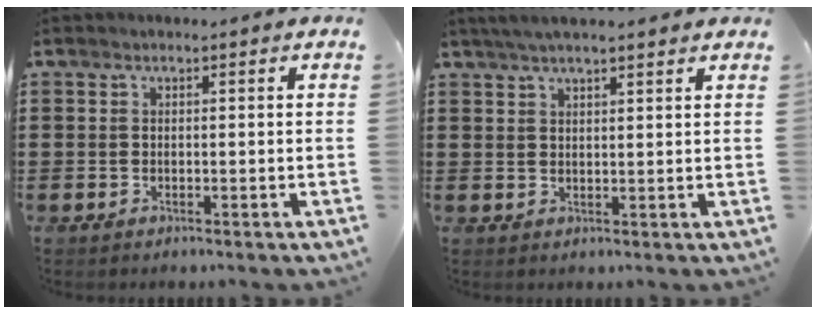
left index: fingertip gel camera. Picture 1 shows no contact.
{"total": 3.3, "force": [2.8, 0.3, 1.8], "torque": [-0.040, 0.004, 0.051]}